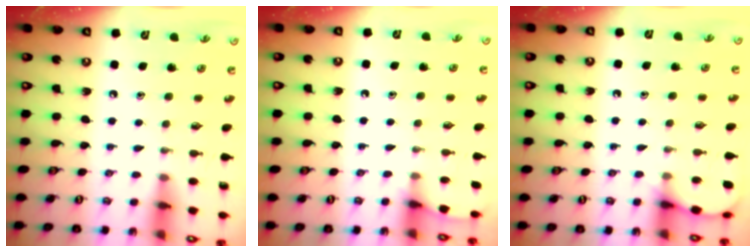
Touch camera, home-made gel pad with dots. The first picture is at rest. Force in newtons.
{"total": 2.4, "press": 2.4, "slide": 0.4}
{"total": 4.2, "press": 4.2, "slide": 0.4}